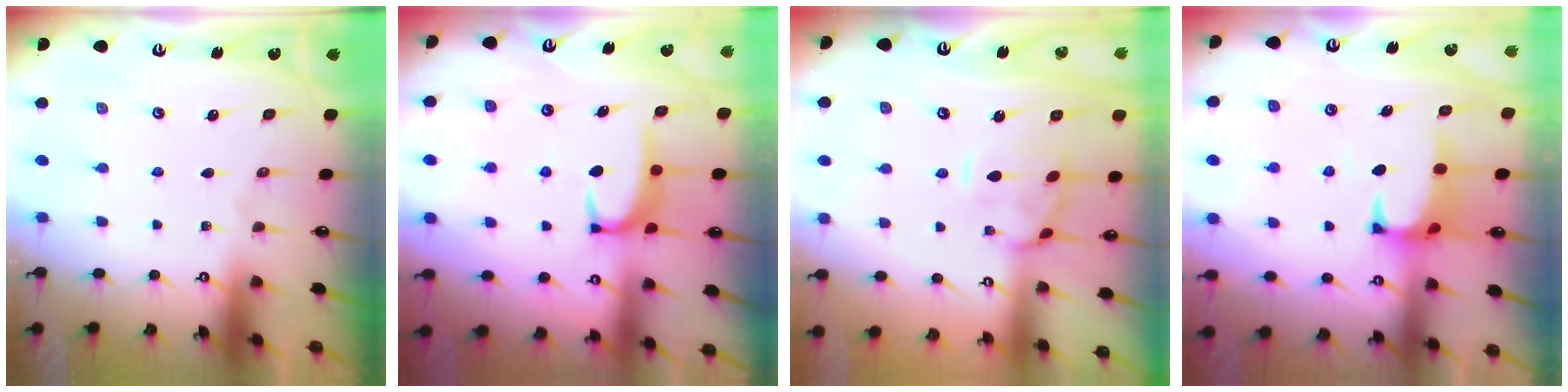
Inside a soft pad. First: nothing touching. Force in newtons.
{"total": 3.3, "press": 3.3, "slide": 0.5}
{"total": 1.3, "press": 1.3, "slide": 0.3}
{"total": 1.0, "press": 0.5, "slide": 0.9}